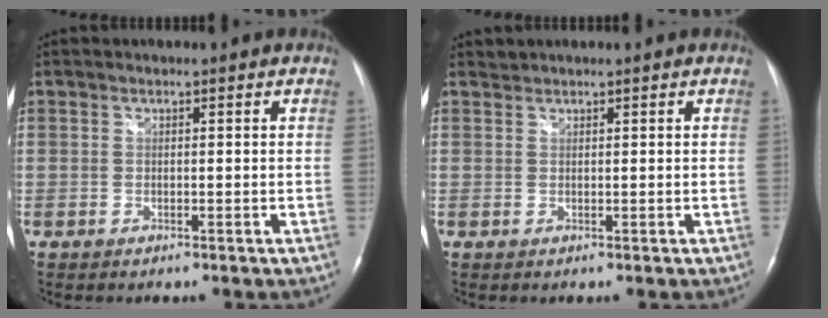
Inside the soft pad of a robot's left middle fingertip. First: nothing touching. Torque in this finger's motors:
{"motor_torque": [0.06, 0.07, -0.11, -0.01]}